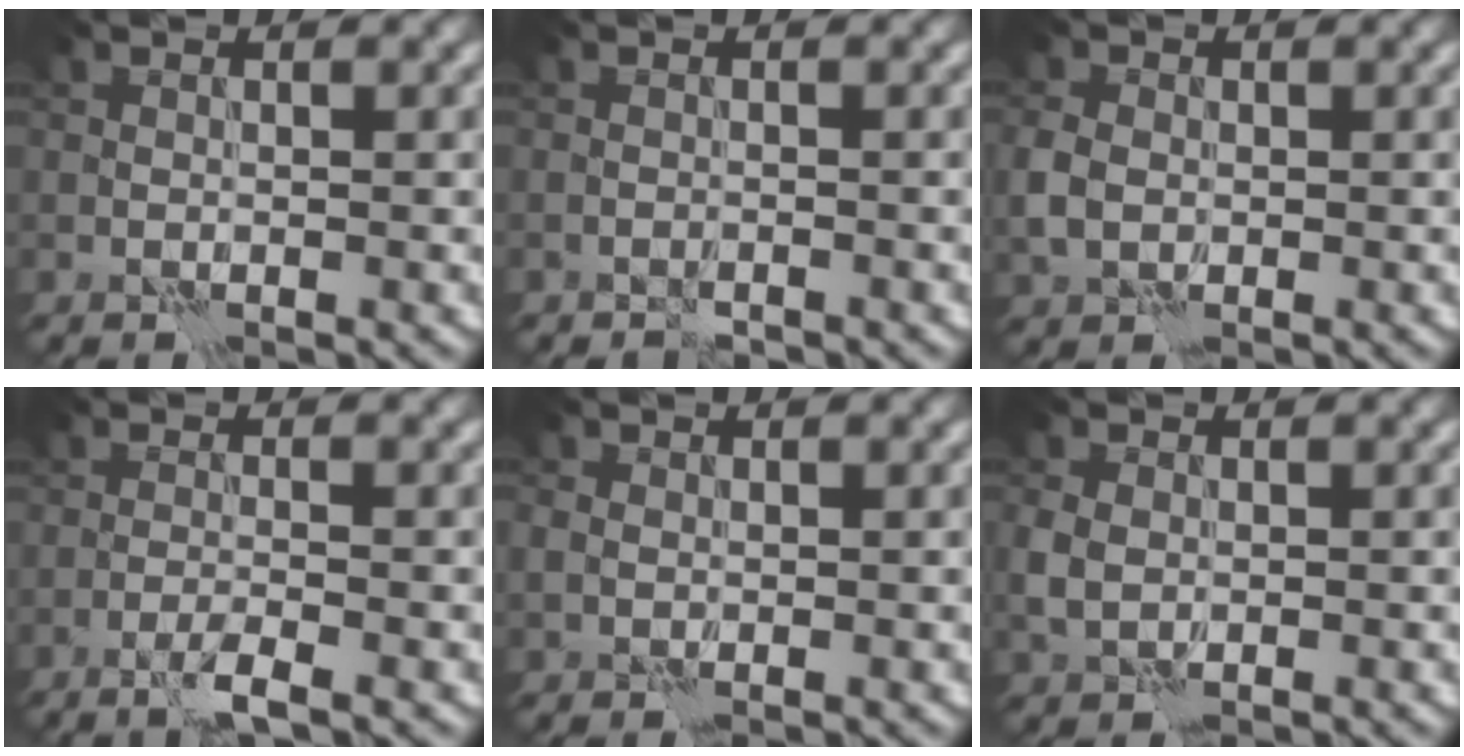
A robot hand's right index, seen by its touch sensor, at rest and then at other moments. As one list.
[{"total": 0.9, "force": [-0.9, 0.1, 0.0], "torque": [0.000, 0.003, -0.019]}, {"total": 2.7, "force": [-0.4, 2.2, 1.6], "torque": [-0.041, 0.002, -0.014]}, {"total": 2.0, "force": [-1.2, 0.2, 1.6], "torque": [-0.029, 0.003, -0.029]}, {"total": 1.2, "force": [-0.1, 1.1, 0.5], "torque": [-0.012, 0.000, -0.005]}, {"total": 2.2, "force": [0.0, 1.8, 1.2], "torque": [-0.031, -0.001, -0.004]}]